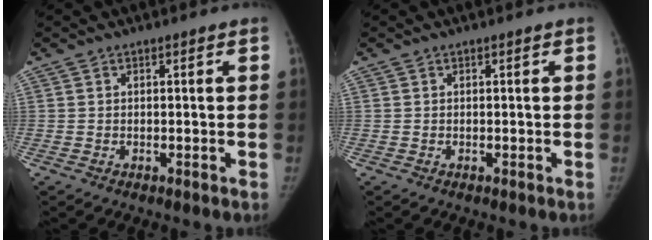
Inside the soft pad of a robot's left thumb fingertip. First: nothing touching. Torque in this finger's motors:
{"motor_torque": [0.00, 0.00, 0.13, -0.13, 0.00]}